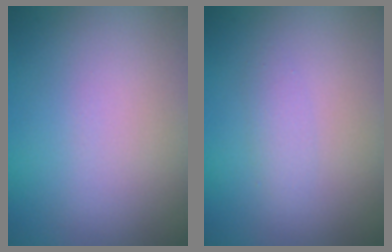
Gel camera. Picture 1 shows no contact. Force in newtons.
{"total": 1.0, "press": 1.0, "slide": 0.1}